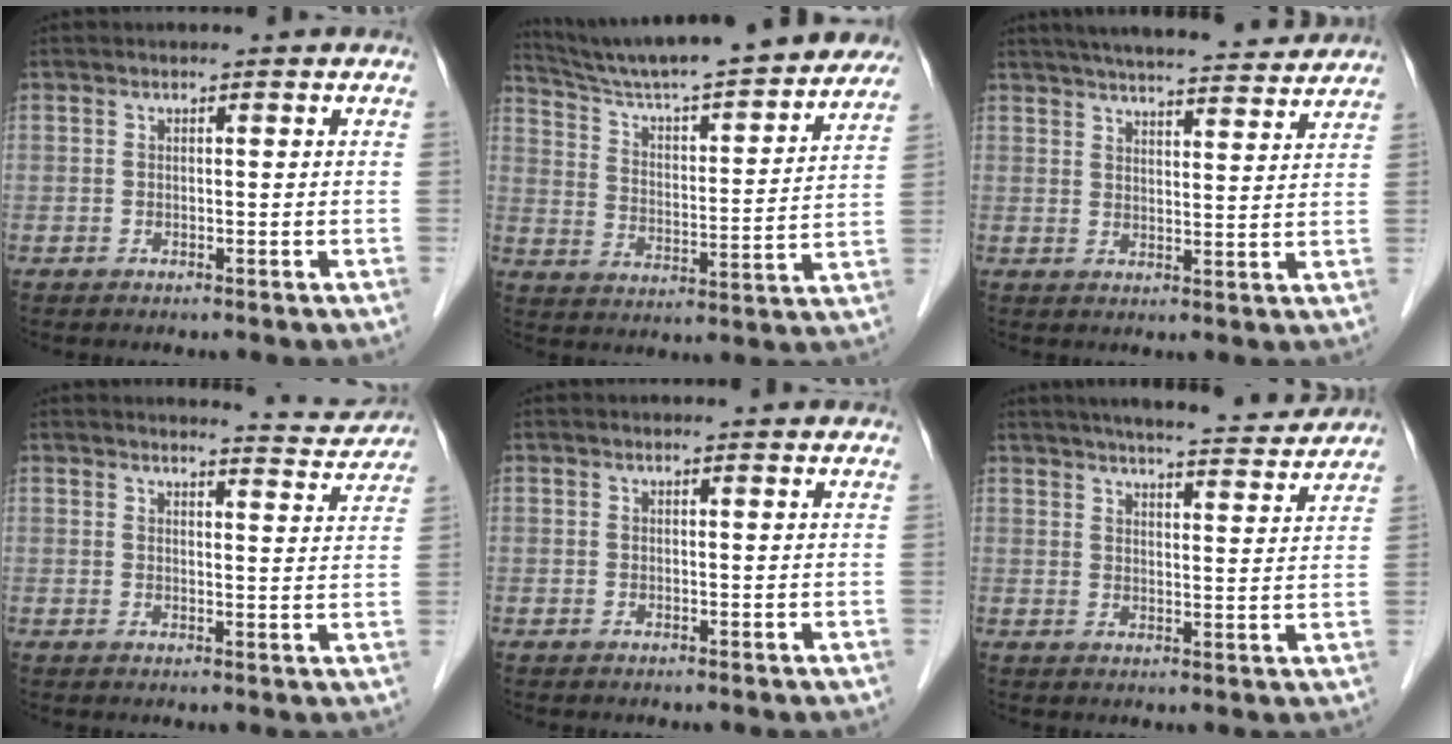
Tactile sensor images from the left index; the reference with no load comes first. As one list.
[{"total": 24.9, "force": [22.7, 2.4, 10.1], "torque": [-0.161, -0.017, 0.316]}, {"total": 18.5, "force": [16.8, 2.4, 7.4], "torque": [-0.113, 0.031, 0.227]}, {"total": 6.1, "force": [6.1, 0.1, -0.1], "torque": [-0.007, -0.019, 0.062]}, {"total": 2.0, "force": [2.0, 0.2, 0.3], "torque": [-0.012, 0.004, 0.016]}, {"total": 15.3, "force": [14.0, 1.8, 5.9], "torque": [-0.082, 0.006, 0.179]}]